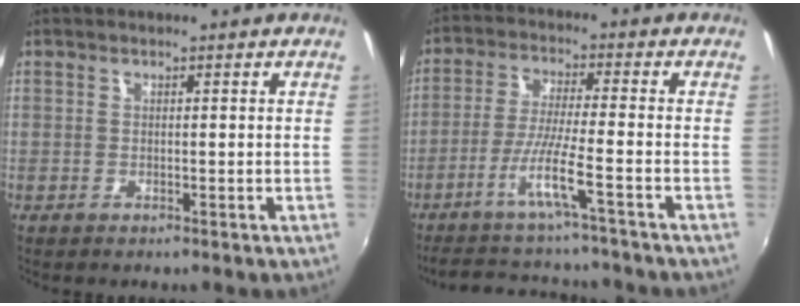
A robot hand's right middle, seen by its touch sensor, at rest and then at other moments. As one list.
[{"total": 11.6, "force": [-9.6, -0.8, 6.5], "torque": [-0.141, -0.020, -0.164]}]